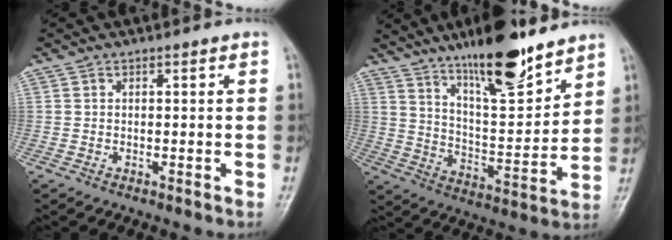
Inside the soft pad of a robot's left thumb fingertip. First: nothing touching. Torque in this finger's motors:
{"motor_torque": [2.76, 0.91, 1.57, -1.20, 0.50]}